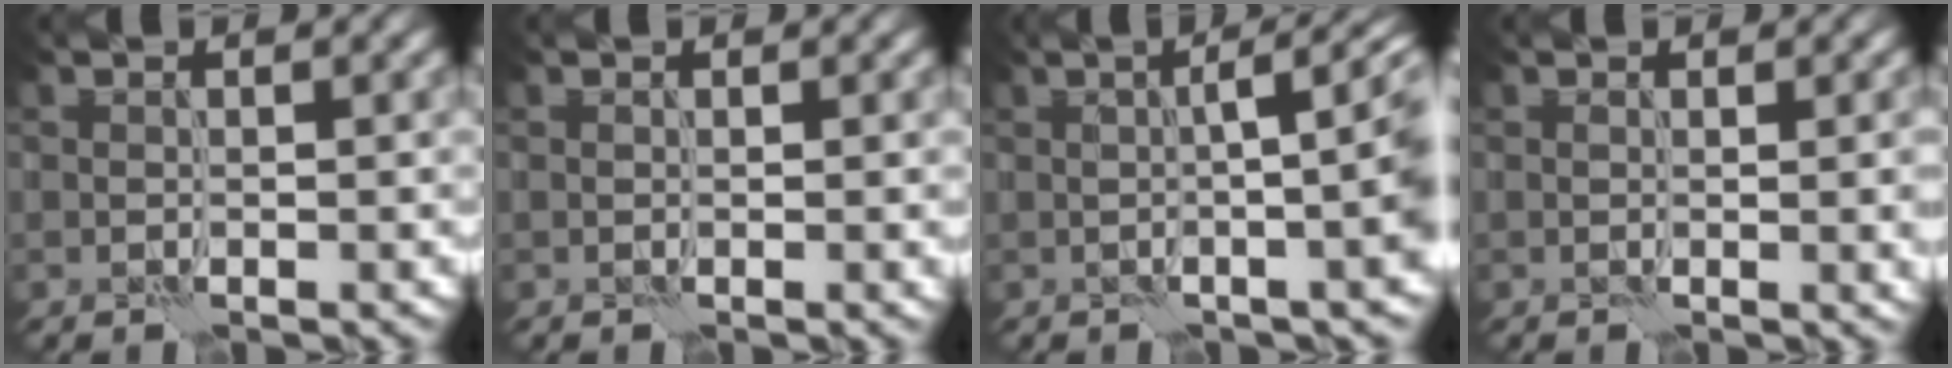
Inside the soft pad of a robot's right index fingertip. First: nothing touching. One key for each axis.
{"total": 0.6, "fx": 0.1, "fy": 0.1, "fz": 0.6, "tx": -0.008, "ty": -0.001, "tz": 0.000}
{"total": 7.2, "fx": 0.9, "fy": 2.1, "fz": 6.8, "tx": -0.061, "ty": 0.021, "tz": 0.005}
{"total": 2.1, "fx": 0.2, "fy": 0.6, "fz": 2.0, "tx": -0.027, "ty": 0.000, "tz": 0.004}